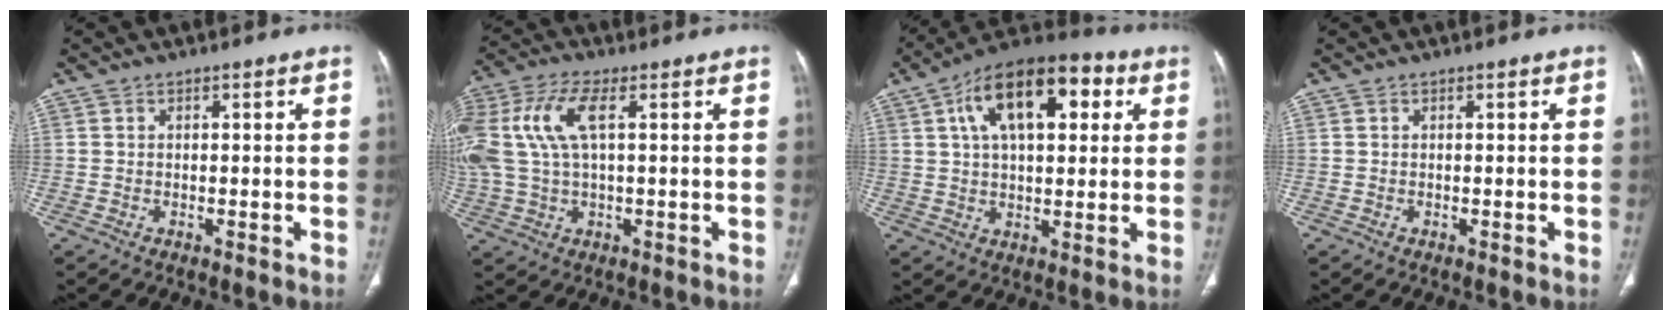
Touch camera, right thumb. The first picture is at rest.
{"total": 14.5, "force": [3.3, 6.7, 12.5], "torque": [-0.307, 0.025, 0.063]}
{"total": 18.1, "force": [5.9, 9.2, 14.4], "torque": [-0.205, 0.018, 0.087]}
{"total": 0.0}